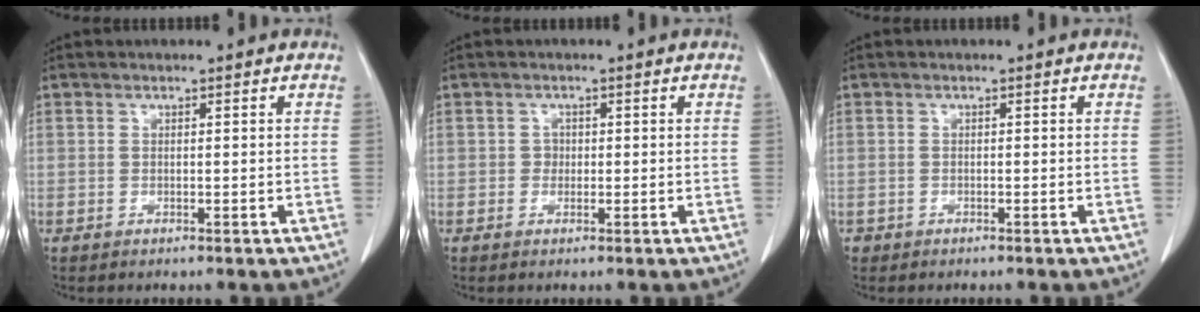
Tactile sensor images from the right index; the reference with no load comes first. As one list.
[{"total": 1.3, "force": [0.0, 1.2, 0.5], "torque": [-0.004, 0.003, 0.001]}, {"total": 0.5, "force": [-0.2, 0.5, 0.0], "torque": [-0.001, 0.004, -0.004]}]